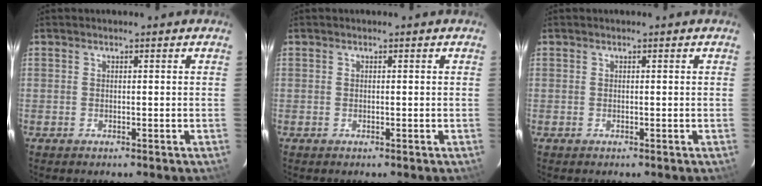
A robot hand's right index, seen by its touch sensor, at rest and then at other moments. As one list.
[{"total": 0.0}, {"total": 0.0}]